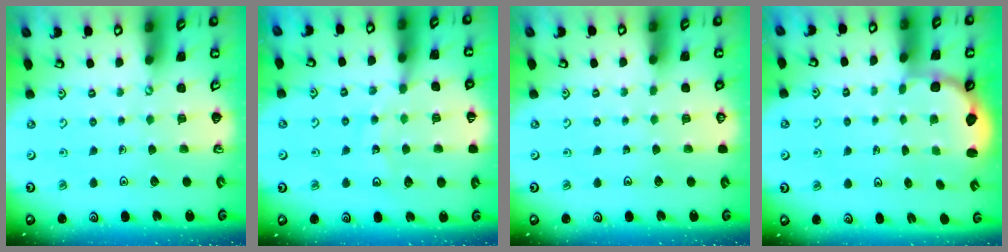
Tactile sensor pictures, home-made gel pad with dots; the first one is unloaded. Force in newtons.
{"total": 13.1, "press": 12.6, "slide": 3.7}
{"total": 0.0}
{"total": 2.9, "press": 2.6, "slide": 1.2}